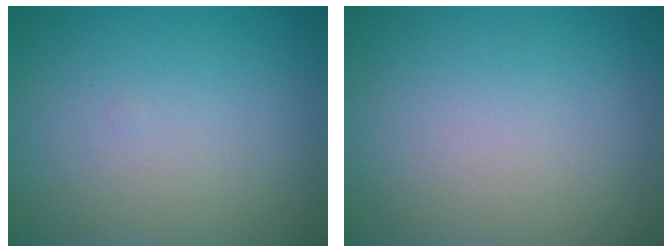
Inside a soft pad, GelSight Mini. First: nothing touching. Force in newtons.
{"total": 0.0}